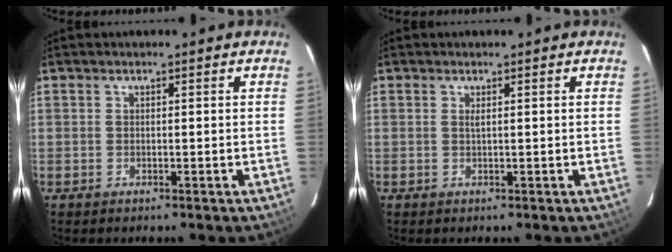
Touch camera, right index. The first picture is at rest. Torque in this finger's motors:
{"motor_torque": [-0.07, 0.05, -0.05, 0.02]}